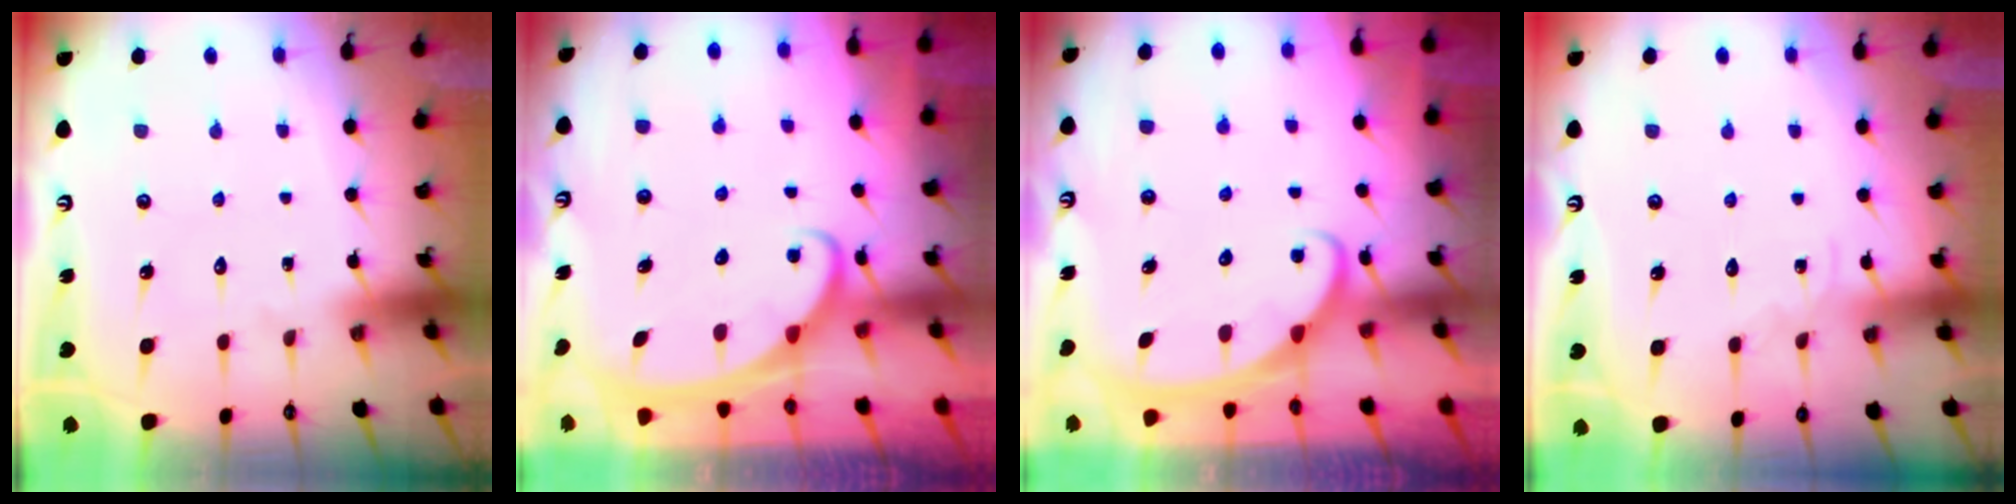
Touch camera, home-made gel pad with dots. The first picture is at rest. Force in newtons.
{"total": 2.3, "press": 2.3, "slide": 0.3}
{"total": 2.4, "press": 2.4, "slide": 0.4}
{"total": 5.0, "press": 5.0, "slide": 0.5}